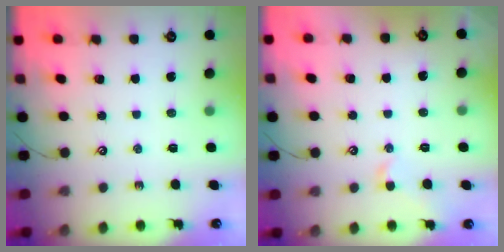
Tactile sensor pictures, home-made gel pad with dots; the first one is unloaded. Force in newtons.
{"total": 0.6, "press": 0.2, "slide": 0.6}